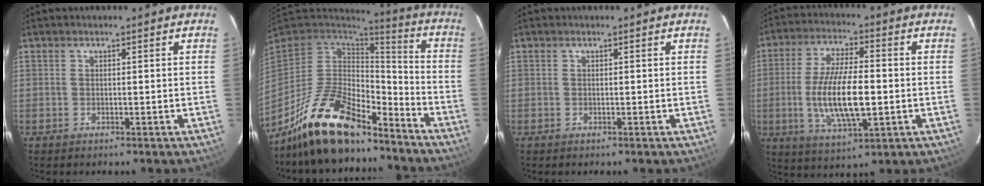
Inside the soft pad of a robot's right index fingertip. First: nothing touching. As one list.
[{"total": 18.8, "force": [-14.0, 7.1, 10.3], "torque": [-0.214, -0.008, -0.242]}, {"total": 0.0}, {"total": 13.8, "force": [-2.0, 4.5, 12.9], "torque": [-0.253, -0.010, -0.032]}]